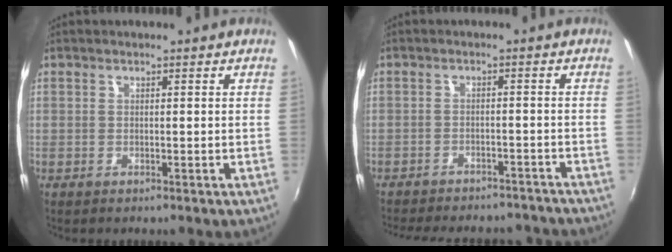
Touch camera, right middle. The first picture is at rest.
{"total": 17.4, "force": [-15.3, 5.4, 6.3], "torque": [-0.138, 0.001, -0.191]}